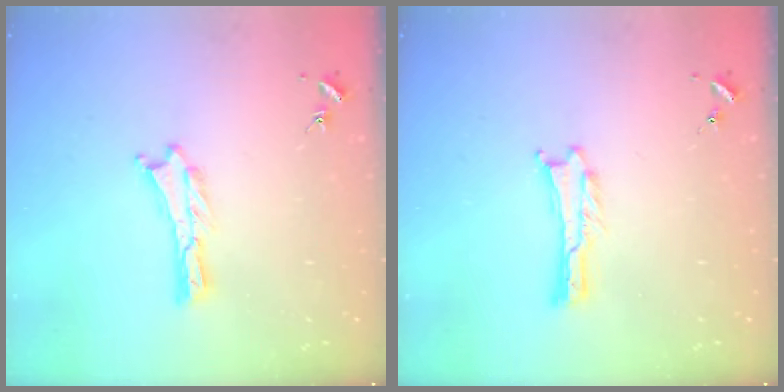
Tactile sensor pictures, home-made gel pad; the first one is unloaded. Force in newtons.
{"total": 0.0}